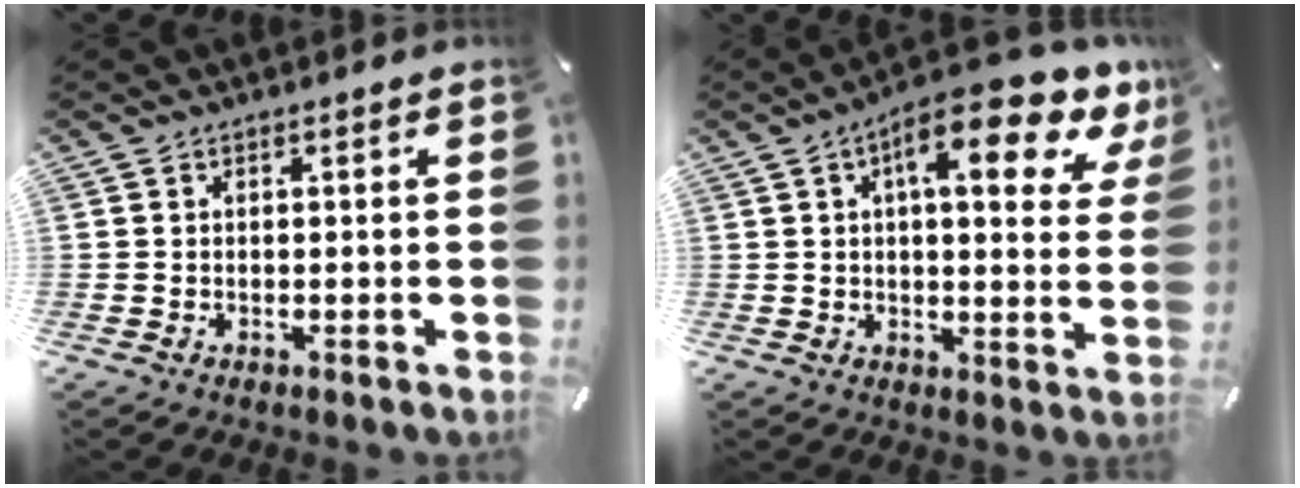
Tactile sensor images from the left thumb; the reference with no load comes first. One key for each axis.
{"total": 14.5, "fx": 8.0, "fy": 4.7, "fz": 11.1, "tx": -0.156, "ty": -0.042, "tz": 0.123}